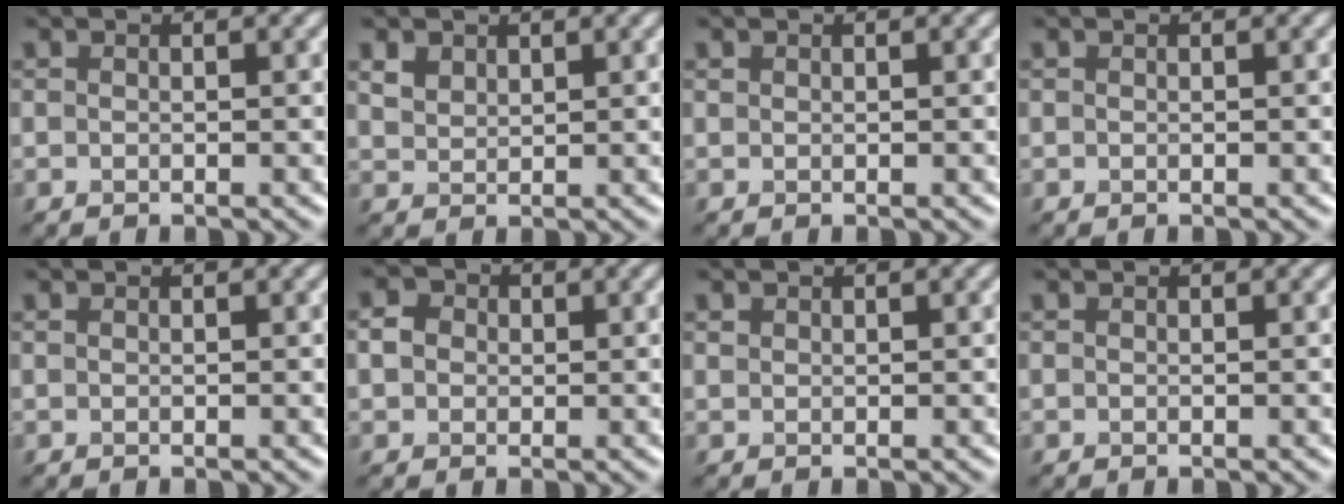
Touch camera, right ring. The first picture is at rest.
{"total": 1.2, "force": [0.9, 0.0, -0.8], "torque": [-0.011, -0.002, 0.052]}
{"total": 0.9, "force": [-0.2, -0.6, -0.6], "torque": [-0.002, -0.005, 0.012]}
{"total": 0.0}
{"total": 0.0}
{"total": 0.9, "force": [-0.2, 0.8, -0.3], "torque": [-0.014, 0.002, 0.013]}
{"total": 1.2, "force": [-0.2, -0.7, -0.9], "torque": [-0.007, -0.002, 0.019]}
{"total": 0.0}